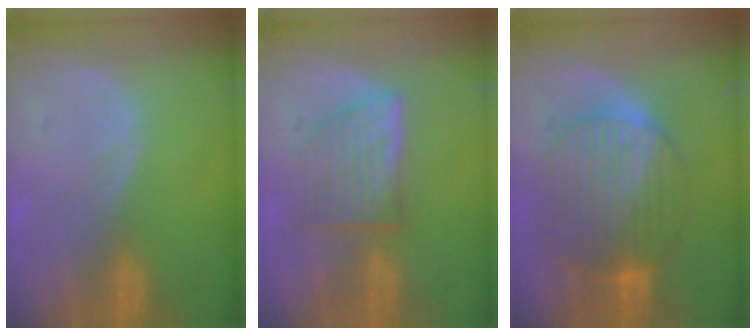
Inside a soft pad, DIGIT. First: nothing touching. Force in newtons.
{"total": 6.2, "press": 5.9, "slide": 1.9}
{"total": 10.3, "press": 10.2, "slide": 0.8}